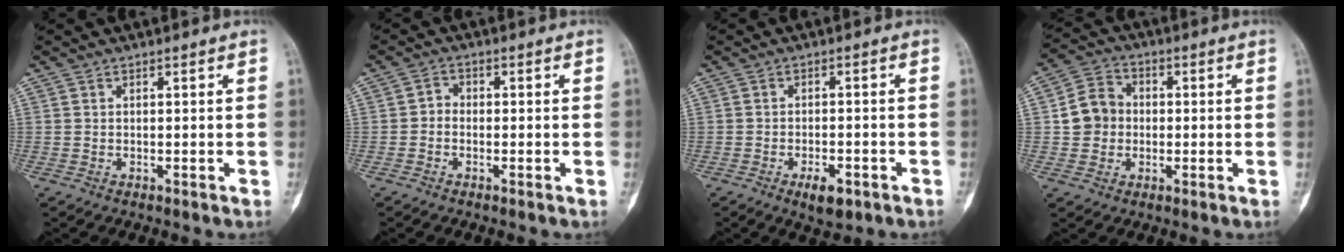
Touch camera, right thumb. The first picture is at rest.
{"total": 1.9, "force": [-0.7, 1.6, 0.8], "torque": [0.003, 0.007, -0.023]}
{"total": 4.6, "force": [-2.6, 1.9, 3.3], "torque": [-0.044, 0.007, -0.034]}
{"total": 7.4, "force": [-0.2, 6.6, 3.3], "torque": [-0.038, 0.017, -0.015]}